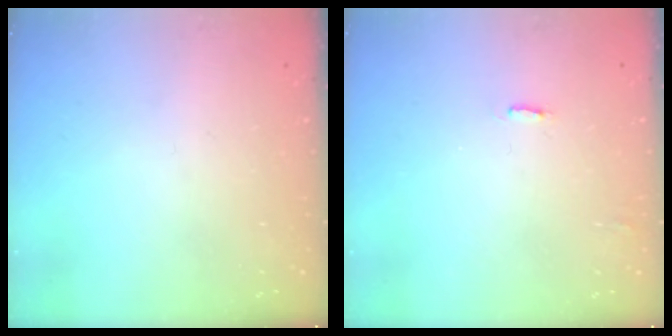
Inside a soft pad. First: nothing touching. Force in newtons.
{"total": 1.9, "press": 1.9, "slide": 0.1}